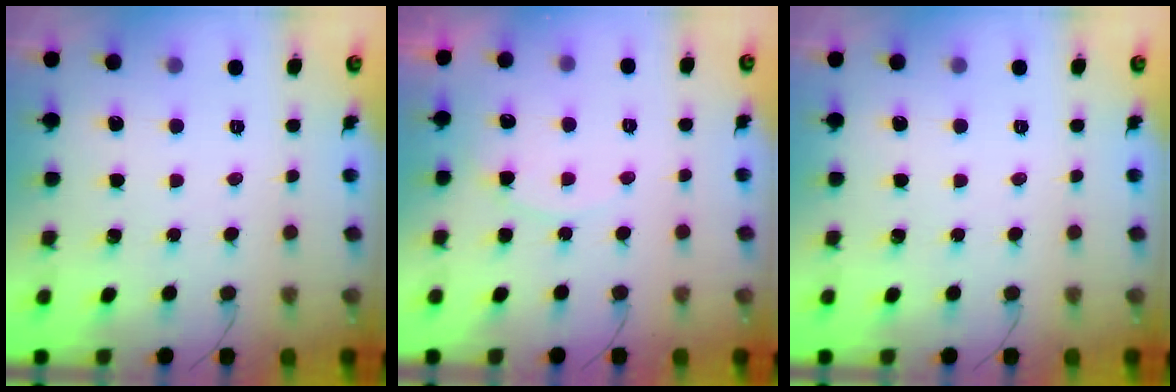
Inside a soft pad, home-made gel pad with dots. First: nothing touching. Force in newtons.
{"total": 7.0, "press": 7.0, "slide": 0.5}
{"total": 0.0}